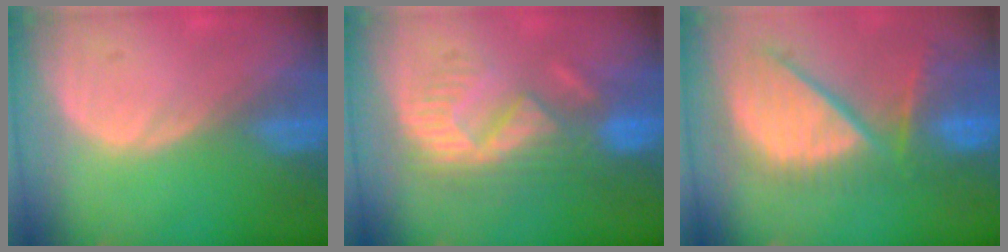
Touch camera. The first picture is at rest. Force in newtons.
{"total": 8.6, "press": 8.2, "slide": 2.6}
{"total": 11.9, "press": 10.3, "slide": 5.9}